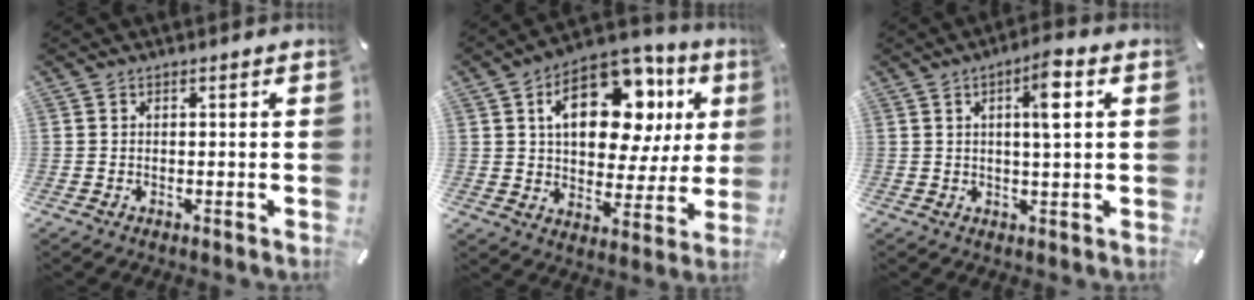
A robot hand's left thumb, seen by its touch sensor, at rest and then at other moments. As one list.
[{"total": 21.7, "force": [8.3, 12.4, 15.8], "torque": [-0.232, -0.031, 0.138]}, {"total": 6.8, "force": [1.9, 1.2, 6.4], "torque": [-0.103, -0.005, 0.024]}]